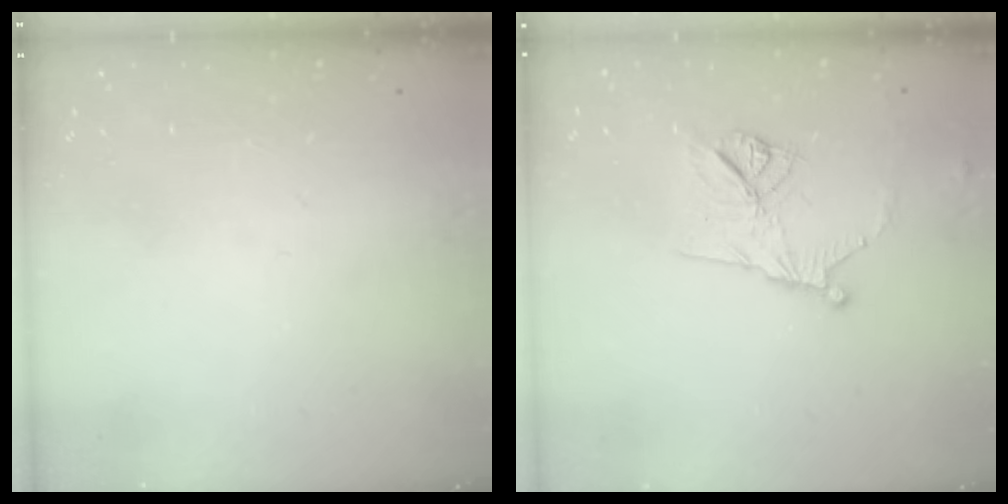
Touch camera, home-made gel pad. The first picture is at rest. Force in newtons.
{"total": 11.2, "press": 10.9, "slide": 2.3}